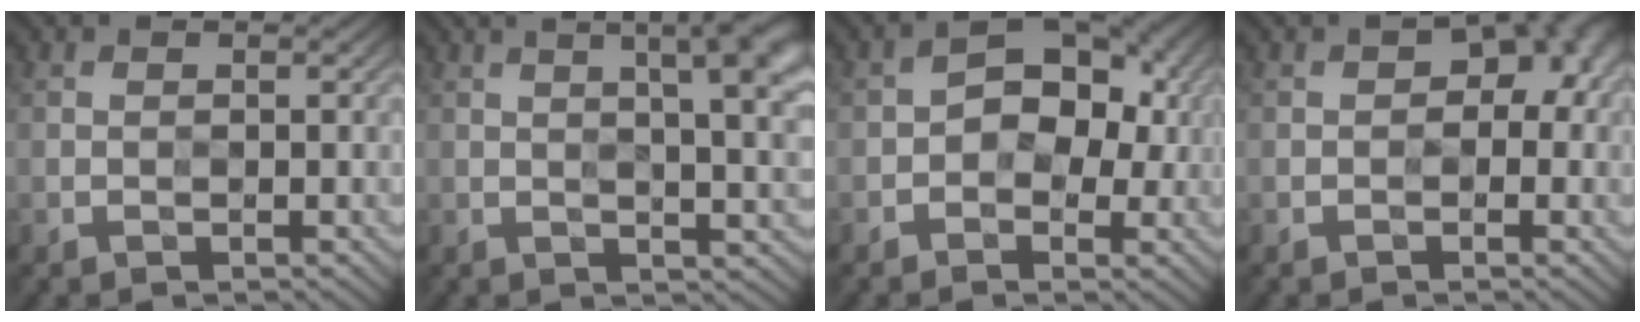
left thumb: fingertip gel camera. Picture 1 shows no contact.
{"total": 9.7, "force": [4.0, 2.6, 8.5], "torque": [-0.083, 0.030, 0.041]}
{"total": 5.9, "force": [-0.4, 4.1, 4.2], "torque": [-0.047, 0.006, -0.018]}
{"total": 5.4, "force": [0.5, 3.5, 4.1], "torque": [-0.035, 0.006, 0.002]}